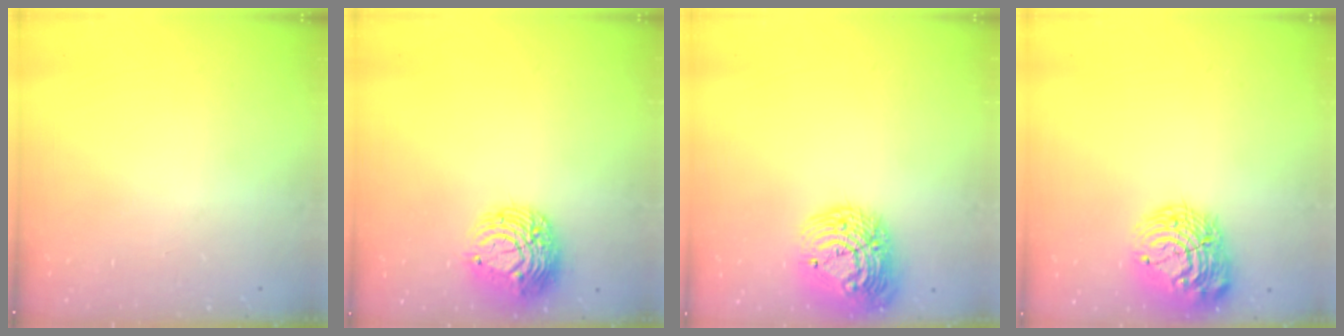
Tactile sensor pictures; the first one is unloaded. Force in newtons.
{"total": 11.0, "press": 10.9, "slide": 1.0}
{"total": 17.3, "press": 17.3, "slide": 1.1}
{"total": 15.0, "press": 14.9, "slide": 1.1}